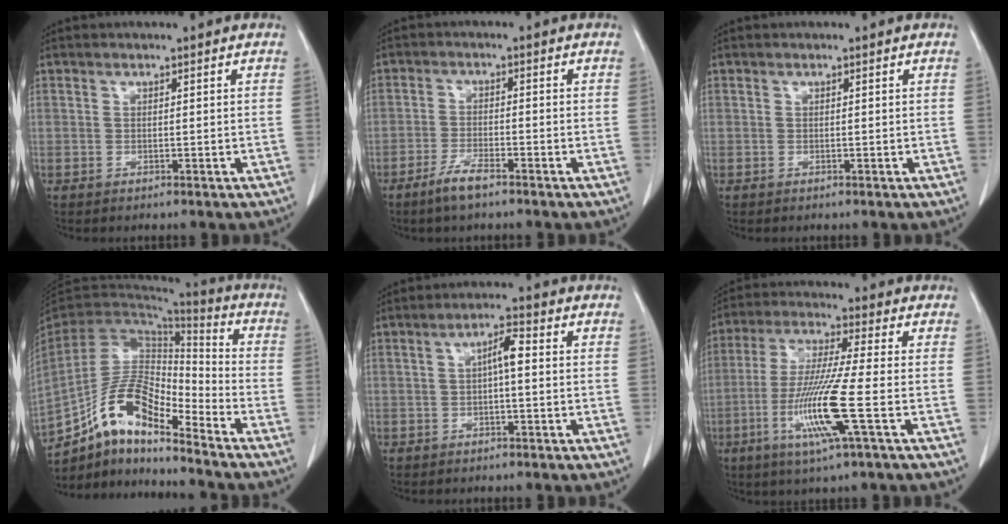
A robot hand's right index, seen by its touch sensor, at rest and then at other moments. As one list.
[{"total": 4.3, "force": [-3.2, 0.6, 2.8], "torque": [-0.060, -0.004, -0.061]}, {"total": 0.0}, {"total": 13.8, "force": [-10.2, 4.0, 8.3], "torque": [-0.157, 0.032, -0.187]}, {"total": 3.4, "force": [0.2, 0.6, 3.4], "torque": [-0.057, 0.009, 0.002]}, {"total": 11.8, "force": [-3.7, -0.9, 11.2], "torque": [-0.228, -0.021, -0.079]}]